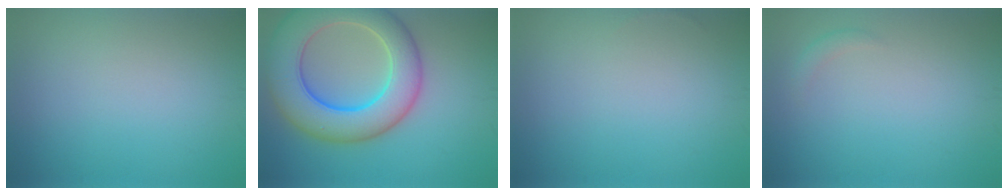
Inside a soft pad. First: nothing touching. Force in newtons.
{"total": 10.8, "press": 10.8, "slide": 0.3}
{"total": 0.0}
{"total": 0.9, "press": 0.9, "slide": 0.0}